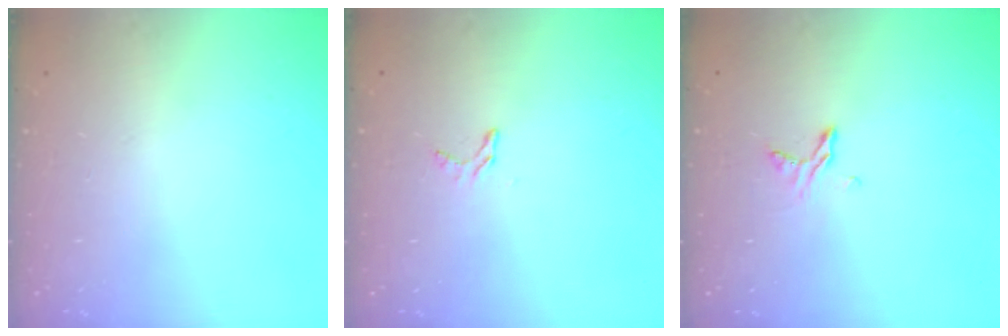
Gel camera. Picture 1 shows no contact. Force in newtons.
{"total": 3.8, "press": 3.8, "slide": 0.3}
{"total": 5.8, "press": 5.7, "slide": 0.6}